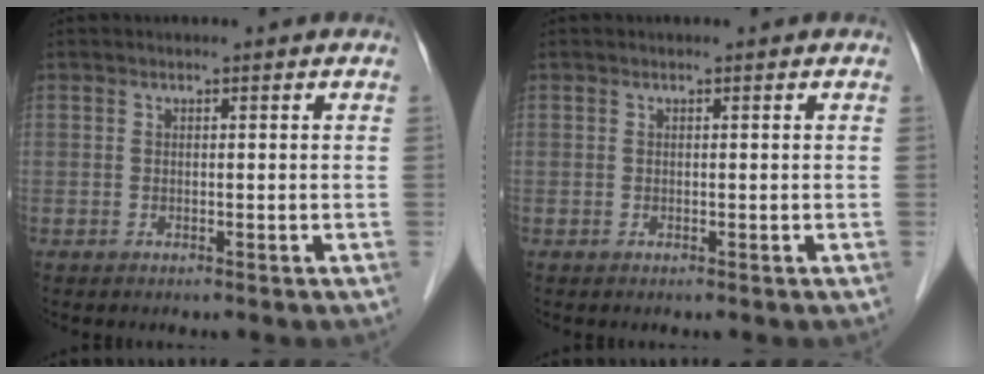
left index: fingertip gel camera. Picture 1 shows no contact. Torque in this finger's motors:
{"motor_torque": [-0.40, 0.03, 0.00, -0.01]}